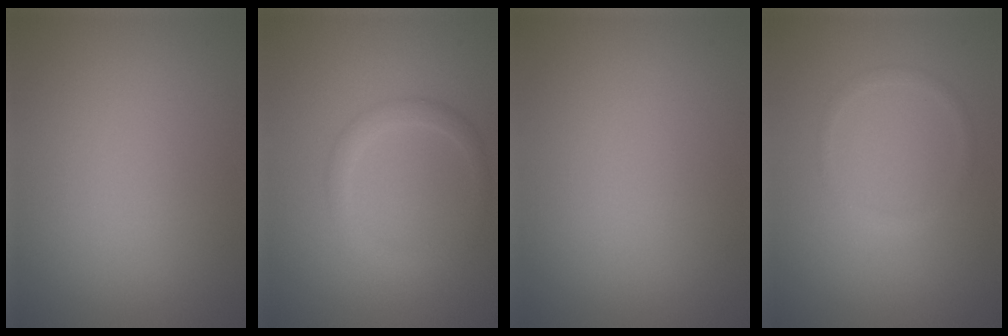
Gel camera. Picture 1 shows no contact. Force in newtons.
{"total": 1.7, "press": 1.7, "slide": 0.0}
{"total": 0.0}
{"total": 1.0, "press": 0.9, "slide": 0.0}